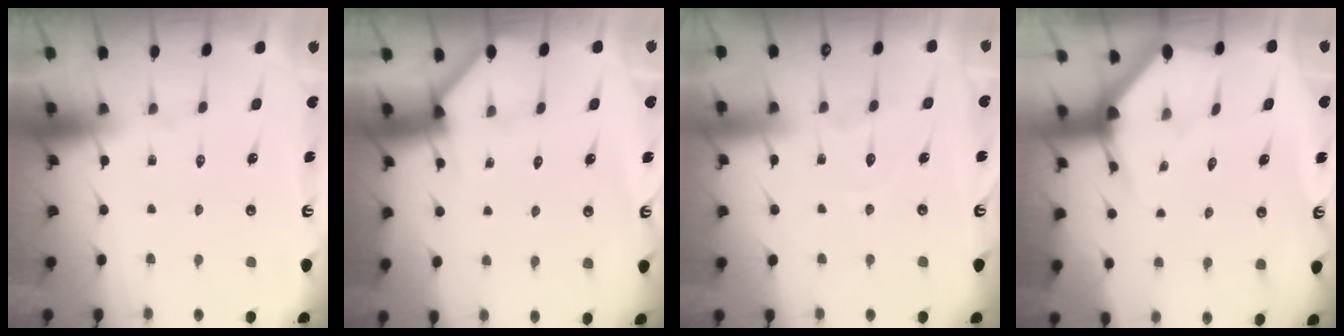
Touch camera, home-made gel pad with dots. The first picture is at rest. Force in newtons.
{"total": 2.6, "press": 2.6, "slide": 0.1}
{"total": 5.0, "press": 4.9, "slide": 0.6}
{"total": 2.2, "press": 2.2, "slide": 0.2}